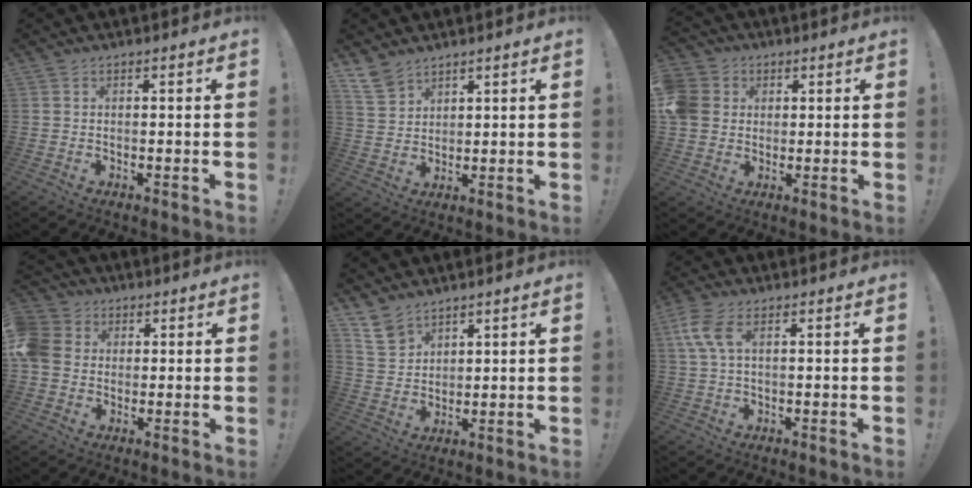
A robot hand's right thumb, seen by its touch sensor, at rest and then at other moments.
{"total": 7.3, "force": [5.7, 4.3, 1.7], "torque": [-0.041, -0.033, 0.114]}
{"total": 8.8, "force": [1.5, 7.9, 3.6], "torque": [-0.076, 0.004, 0.032]}
{"total": 9.0, "force": [0.5, 7.9, 4.3], "torque": [-0.089, 0.016, 0.013]}
{"total": 8.2, "force": [6.2, 5.0, 2.0], "torque": [-0.041, -0.036, 0.124]}
{"total": 7.0, "force": [2.1, 3.1, 5.9], "torque": [-0.125, 0.001, 0.041]}